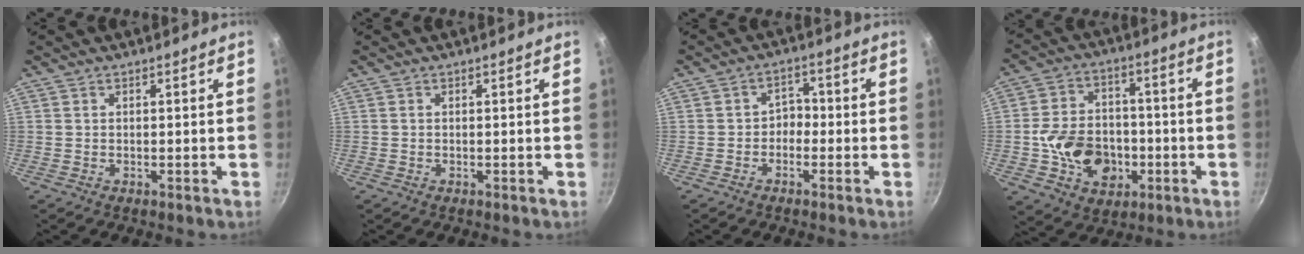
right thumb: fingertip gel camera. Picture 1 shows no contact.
{"total": 0.0}
{"total": 3.2, "force": [-1.2, 2.5, 1.5], "torque": [0.002, 0.021, -0.026]}
{"total": 14.6, "force": [-3.2, 11.3, 8.7], "torque": [-0.117, 0.030, -0.049]}